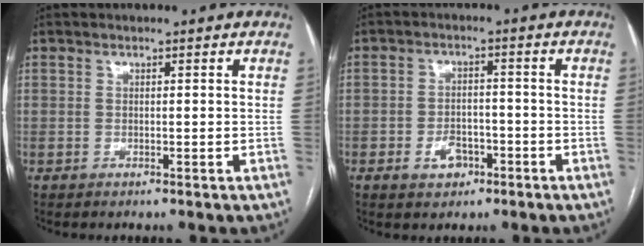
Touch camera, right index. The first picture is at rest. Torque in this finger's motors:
{"motor_torque": [-0.17, -0.17, -0.01, -0.01]}